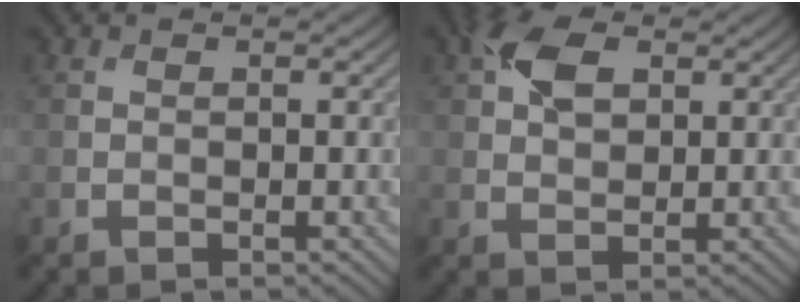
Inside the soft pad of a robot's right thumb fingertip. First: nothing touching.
{"total": 5.0, "force": [2.0, 3.0, 3.5], "torque": [-0.076, 0.008, 0.032]}